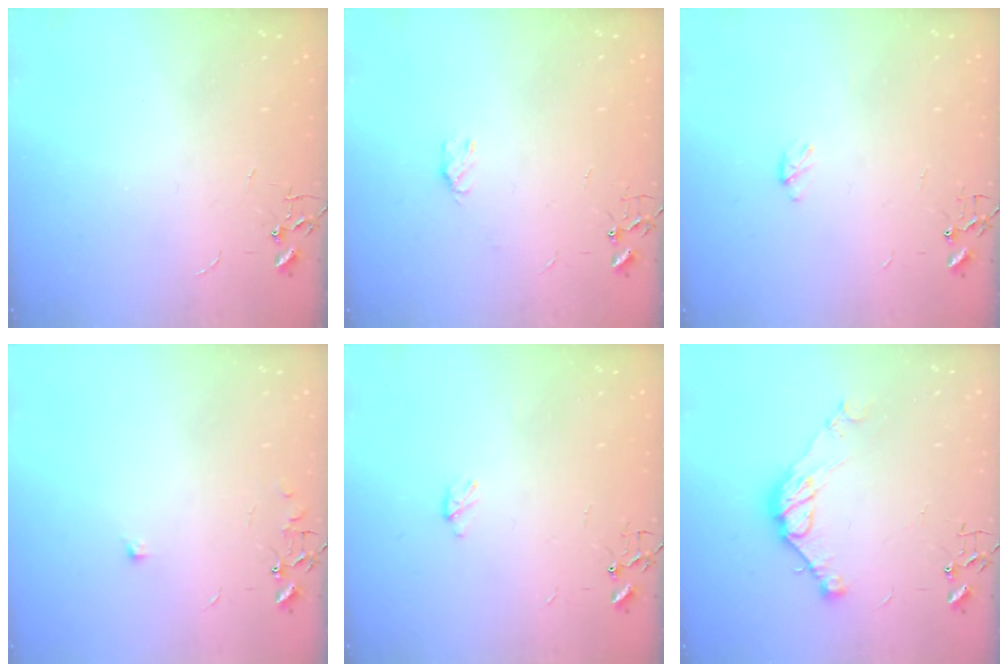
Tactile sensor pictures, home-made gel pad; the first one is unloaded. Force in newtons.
{"total": 2.5, "press": 2.5, "slide": 0.5}
{"total": 2.9, "press": 2.9, "slide": 0.4}
{"total": 6.5, "press": 6.5, "slide": 0.6}
{"total": 3.2, "press": 3.2, "slide": 0.3}
{"total": 11.6, "press": 11.6, "slide": 0.8}